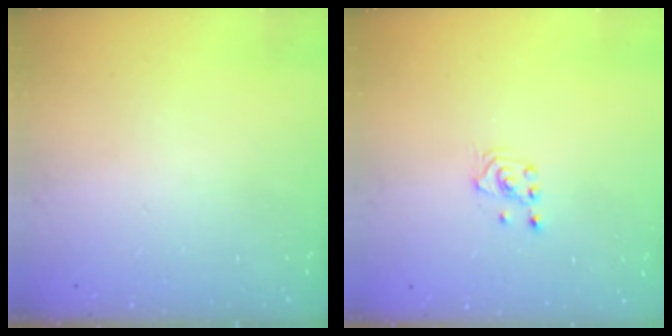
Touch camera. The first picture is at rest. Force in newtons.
{"total": 2.1, "press": 2.1, "slide": 0.1}